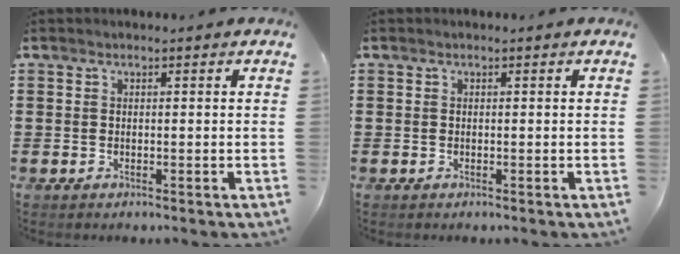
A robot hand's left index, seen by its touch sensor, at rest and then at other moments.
{"total": 0.0}